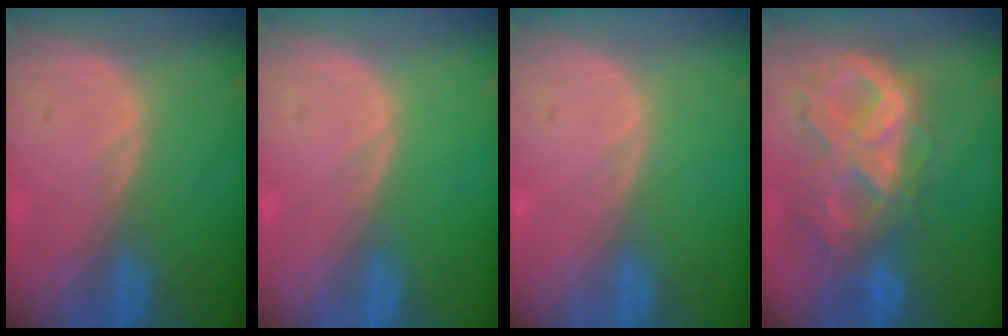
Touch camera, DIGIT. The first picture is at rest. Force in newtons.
{"total": 0.0}
{"total": 0.0}
{"total": 10.5, "press": 8.8, "slide": 5.8}